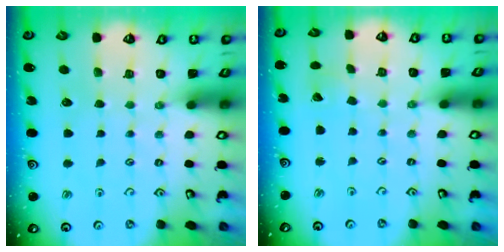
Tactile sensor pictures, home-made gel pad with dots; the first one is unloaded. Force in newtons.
{"total": 2.4, "press": 2.4, "slide": 0.2}